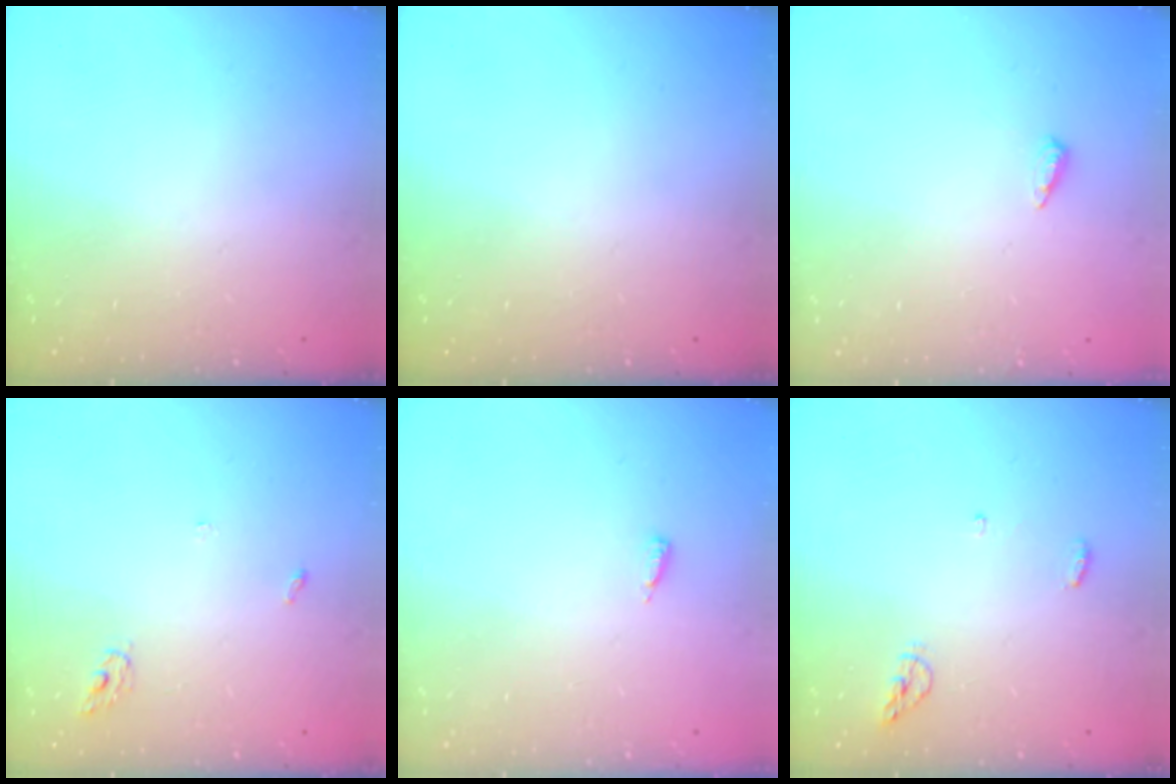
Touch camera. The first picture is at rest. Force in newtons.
{"total": 0.0}
{"total": 3.4, "press": 3.3, "slide": 0.5}
{"total": 3.3, "press": 3.3, "slide": 0.2}
{"total": 4.3, "press": 4.2, "slide": 1.0}
{"total": 4.1, "press": 3.9, "slide": 1.3}